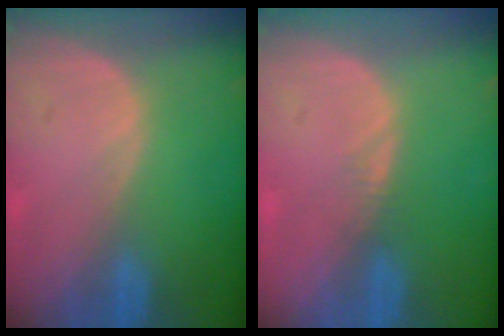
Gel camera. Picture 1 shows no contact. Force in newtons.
{"total": 0.8, "press": 0.8, "slide": 0.1}